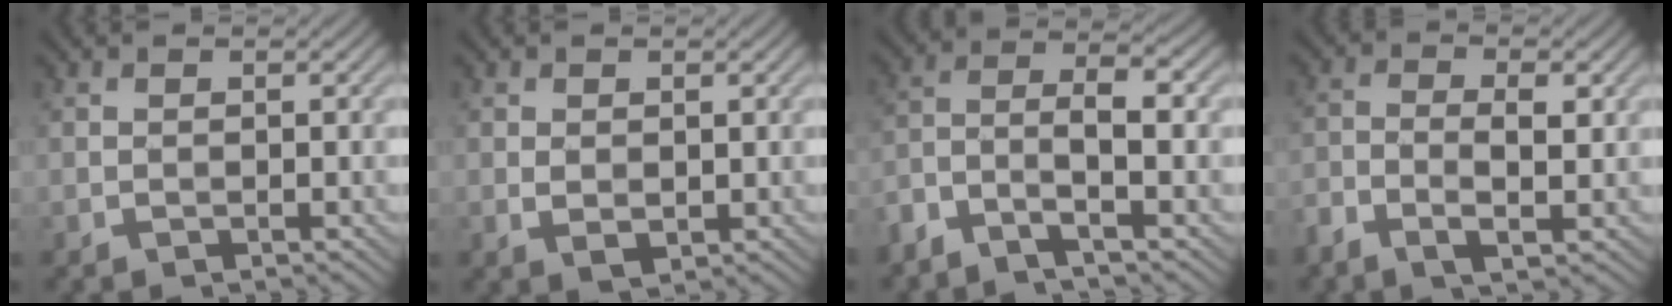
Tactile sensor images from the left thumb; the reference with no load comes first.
{"total": 1.8, "force": [0.2, 1.2, 1.3], "torque": [-0.028, -0.005, 0.009]}
{"total": 5.8, "force": [-3.5, 1.5, 4.4], "torque": [-0.088, 0.006, -0.083]}
{"total": 4.4, "force": [-1.4, 1.7, 3.8], "torque": [-0.084, -0.004, -0.028]}